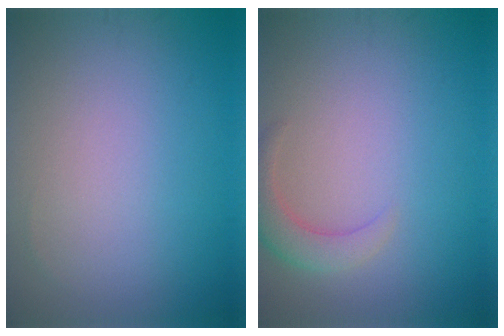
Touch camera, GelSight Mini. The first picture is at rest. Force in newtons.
{"total": 2.7, "press": 2.7, "slide": 0.3}